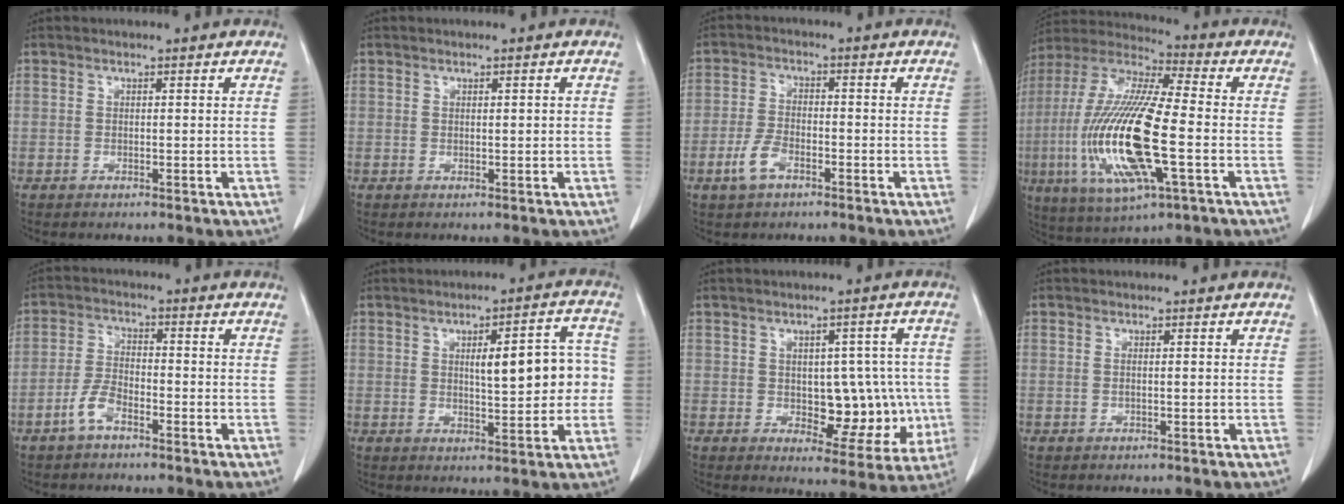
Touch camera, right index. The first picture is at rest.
{"total": 0.6, "force": [0.1, 0.1, 0.6], "torque": [-0.011, 0.000, 0.003]}
{"total": 4.6, "force": [-2.5, 2.1, 3.2], "torque": [-0.073, 0.001, -0.046]}
{"total": 20.6, "force": [-4.0, 3.5, 19.9], "torque": [-0.429, -0.015, -0.071]}
{"total": 4.4, "force": [-2.8, 1.7, 3.0], "torque": [-0.068, 0.006, -0.054]}
{"total": 9.8, "force": [0.6, 2.9, 9.3], "torque": [-0.122, 0.026, 0.013]}
{"total": 10.0, "force": [-1.1, 5.6, 8.2], "torque": [-0.079, 0.019, 0.000]}
{"total": 0.6, "force": [0.0, 0.1, 0.6], "torque": [-0.014, -0.001, 0.002]}